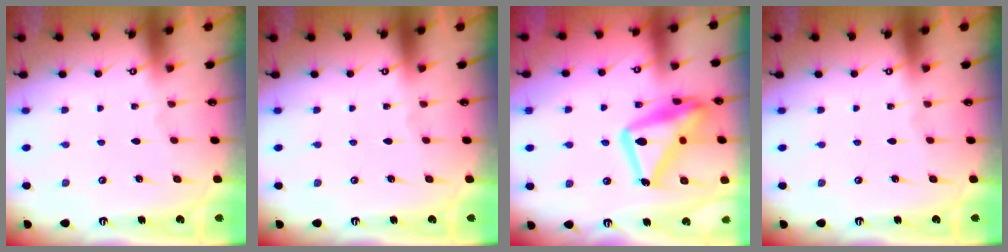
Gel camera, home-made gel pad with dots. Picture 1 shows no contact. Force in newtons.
{"total": 0.0}
{"total": 20.4, "press": 20.4, "slide": 1.4}
{"total": 0.0}